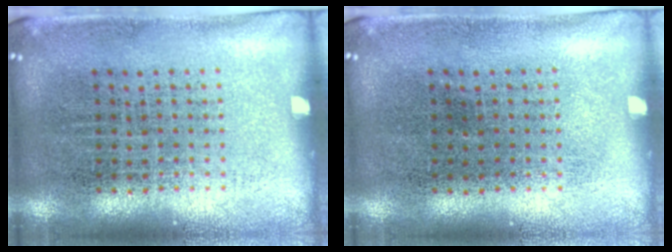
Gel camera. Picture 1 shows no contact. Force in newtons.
{"total": 0.0}